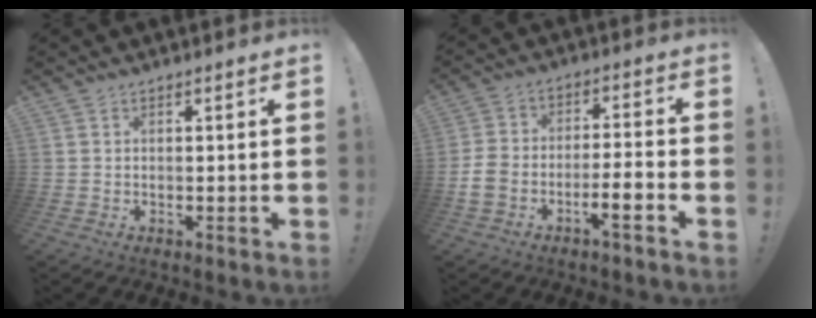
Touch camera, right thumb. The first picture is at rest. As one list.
[{"total": 9.0, "force": [-5.1, 3.6, 6.5], "torque": [-0.124, 0.024, -0.092]}]